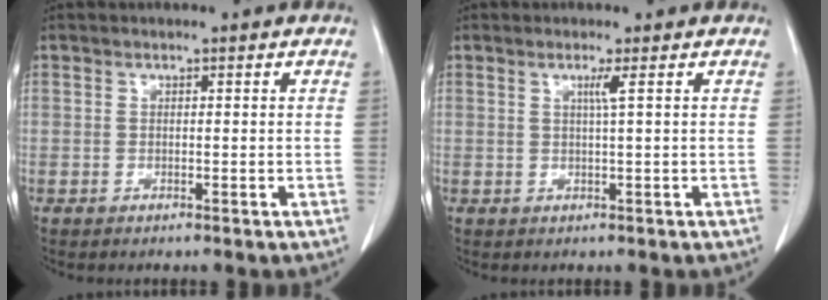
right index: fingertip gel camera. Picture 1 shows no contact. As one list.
[{"total": 1.5, "force": [0.5, -0.6, 1.3], "torque": [-0.029, -0.002, 0.011]}]